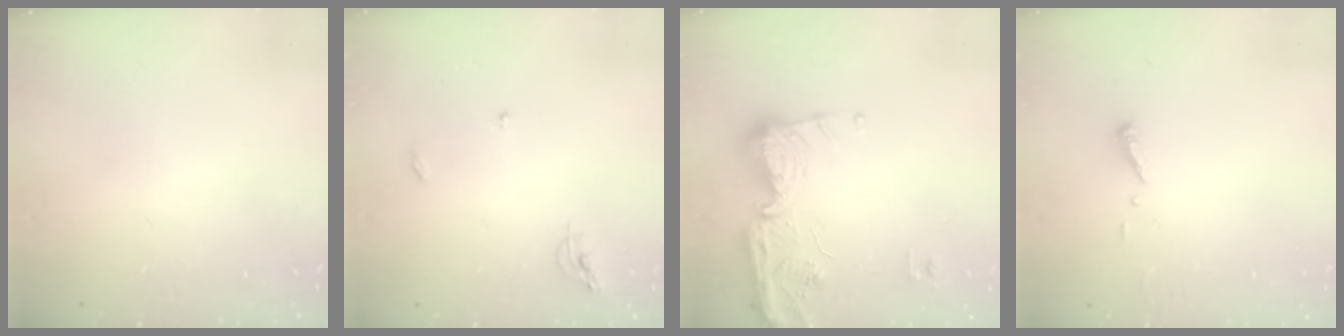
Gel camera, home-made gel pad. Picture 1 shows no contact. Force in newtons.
{"total": 5.4, "press": 5.4, "slide": 0.4}
{"total": 15.0, "press": 14.9, "slide": 0.8}
{"total": 3.7, "press": 3.7, "slide": 0.2}